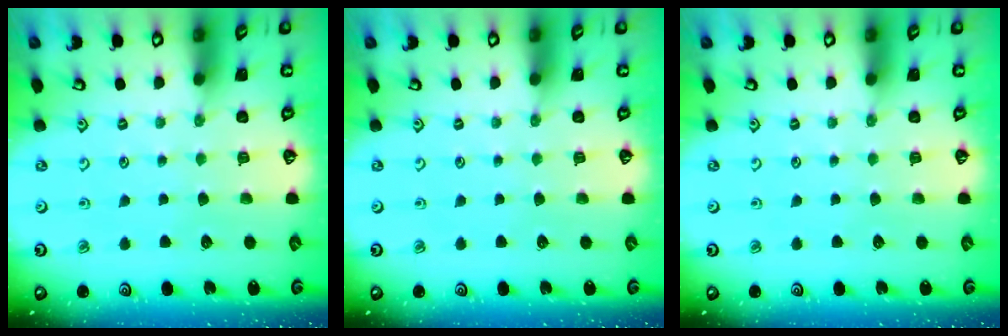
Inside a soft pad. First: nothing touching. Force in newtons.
{"total": 0.0}
{"total": 0.0}